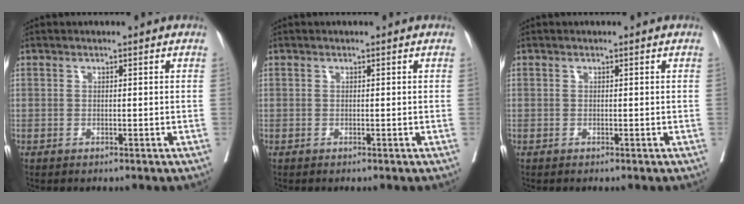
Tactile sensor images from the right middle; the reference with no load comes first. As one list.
[{"total": 0.0}, {"total": 0.0}]